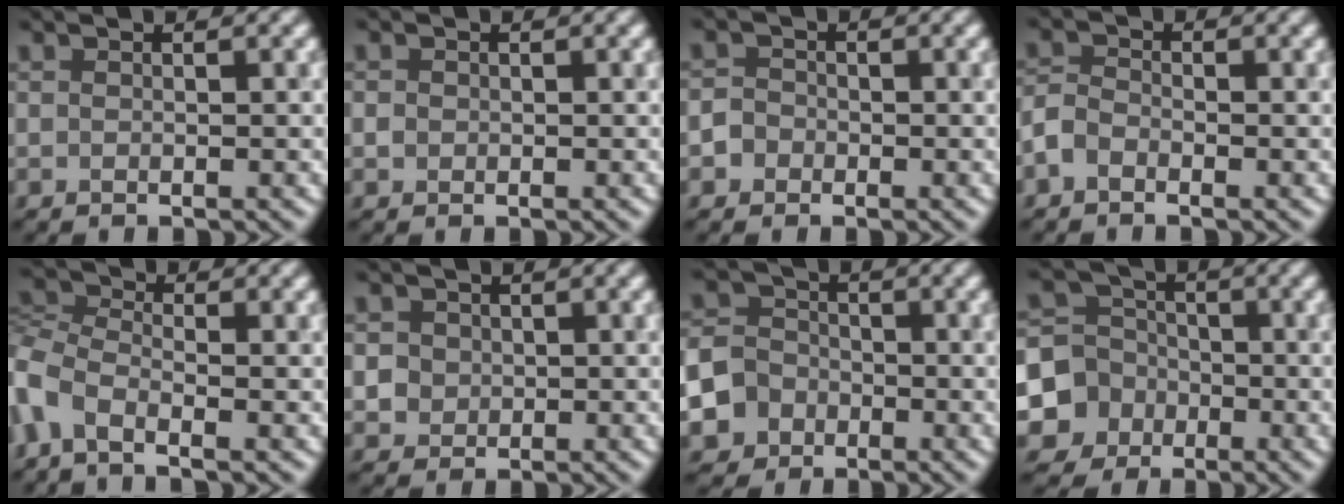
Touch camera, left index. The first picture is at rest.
{"total": 0.6, "force": [-0.3, 0.5, -0.3], "torque": [0.007, 0.000, -0.005]}
{"total": 1.5, "force": [-1.0, 1.0, -0.3], "torque": [0.020, 0.001, -0.021]}
{"total": 1.8, "force": [-1.6, 0.8, 0.3], "torque": [-0.004, 0.004, -0.038]}
{"total": 4.2, "force": [-2.6, 2.0, 2.6], "torque": [-0.062, 0.001, -0.069]}
{"total": 2.1, "force": [-0.1, 2.1, 0.1], "torque": [0.007, 0.006, 0.002]}
{"total": 7.4, "force": [-4.4, 5.9, 0.9], "torque": [-0.017, -0.022, -0.094]}
{"total": 6.5, "force": [-2.9, 5.8, 0.4], "torque": [0.001, -0.004, -0.077]}